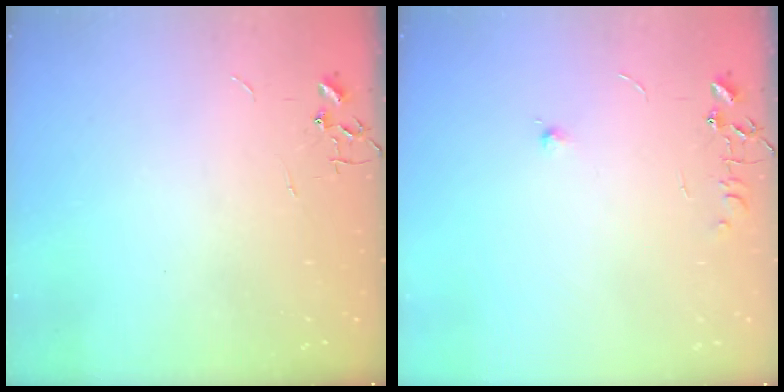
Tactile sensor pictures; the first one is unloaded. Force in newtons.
{"total": 5.6, "press": 5.5, "slide": 0.5}